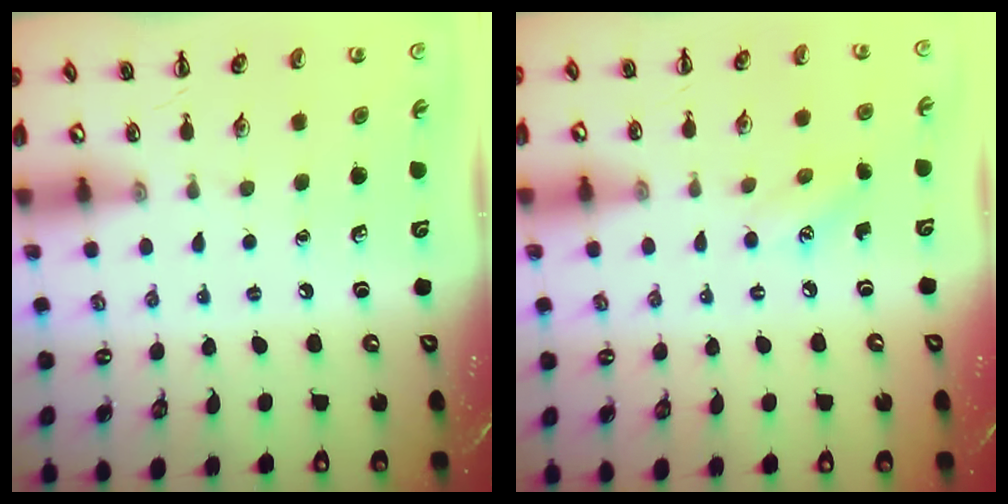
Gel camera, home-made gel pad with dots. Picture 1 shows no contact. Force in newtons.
{"total": 6.1, "press": 5.9, "slide": 1.7}